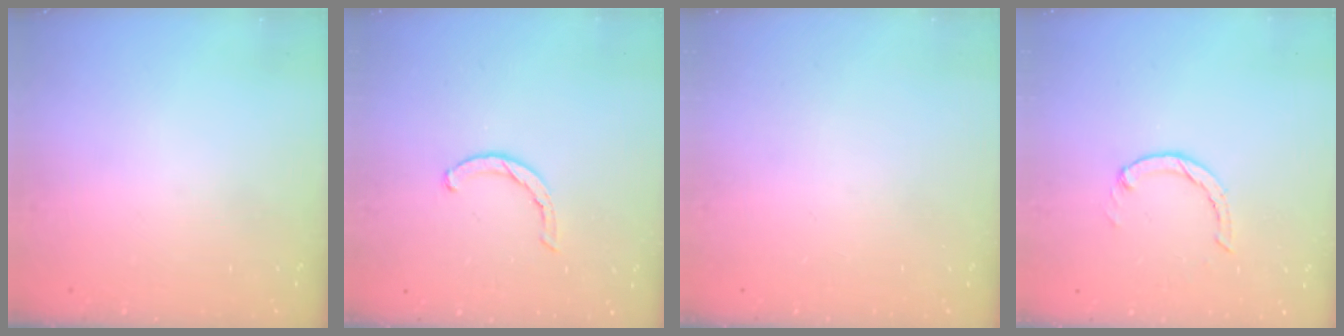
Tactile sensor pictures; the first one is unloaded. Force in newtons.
{"total": 1.8, "press": 1.8, "slide": 0.3}
{"total": 0.0}
{"total": 1.0, "press": 0.9, "slide": 0.3}